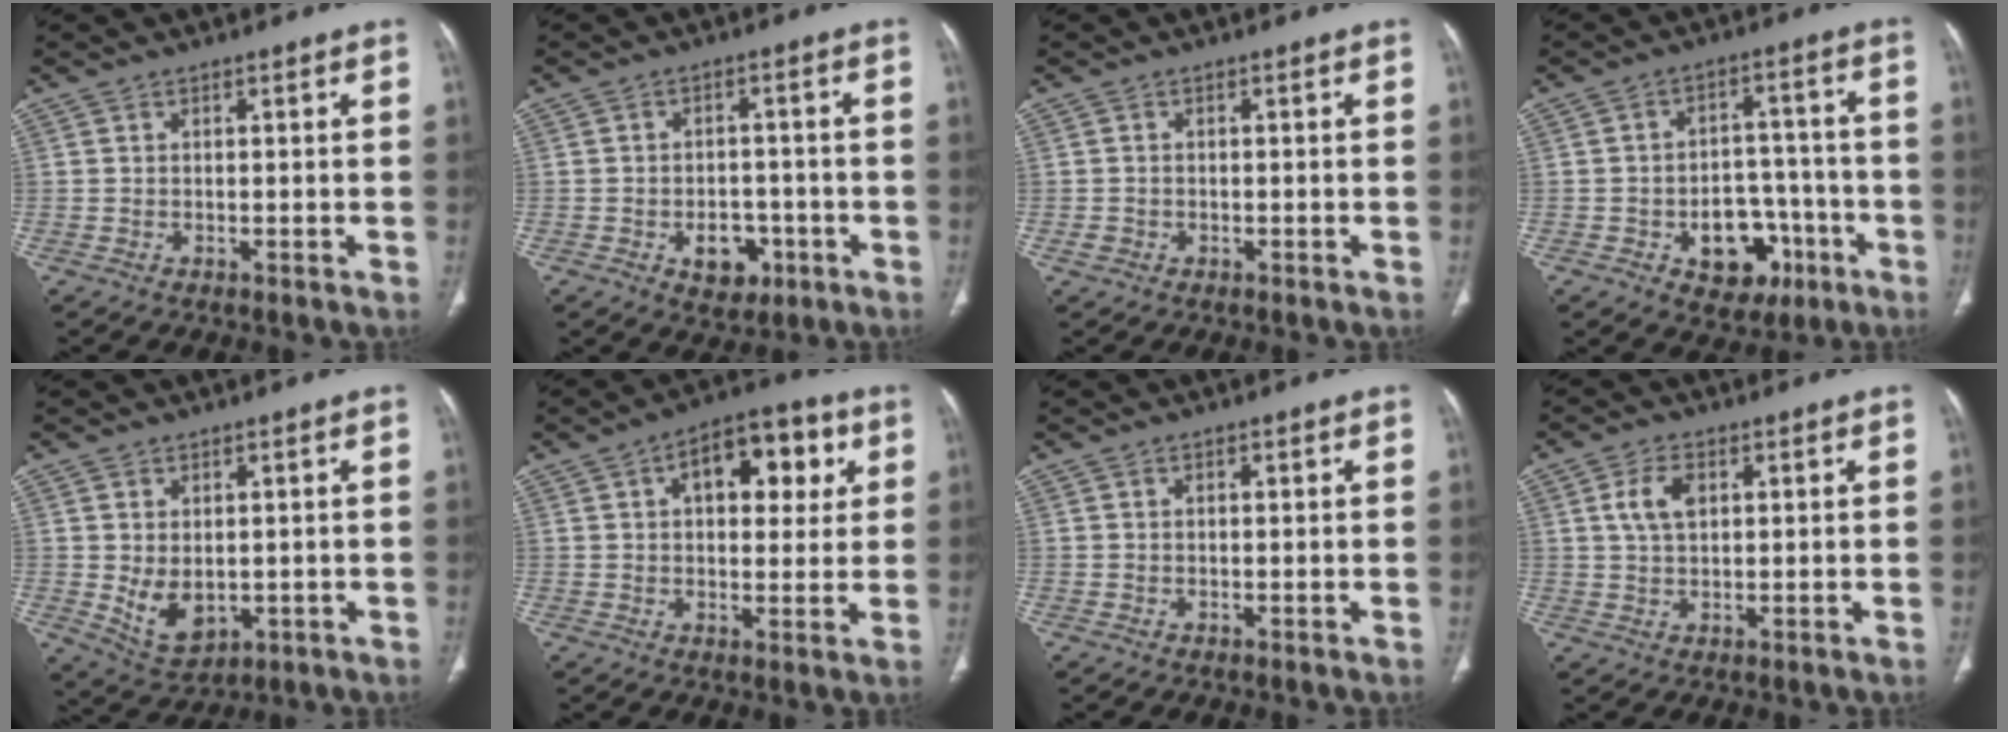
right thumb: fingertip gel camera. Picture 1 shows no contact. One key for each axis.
{"total": 6.5, "fx": -2.6, "fy": 4.6, "fz": 3.8, "tx": -0.026, "ty": 0.017, "tz": -0.029}
{"total": 1.3, "fx": -0.5, "fy": 1.1, "fz": 0.4, "tx": -0.008, "ty": 0.006, "tz": -0.007}
{"total": 11.8, "fx": -4.9, "fy": 8.3, "fz": 6.9, "tx": -0.050, "ty": 0.046, "tz": -0.058}
{"total": 6.7, "fx": -0.3, "fy": 4.5, "fz": 5.0, "tx": -0.075, "ty": -0.012, "tz": 0.017}
{"total": 13.6, "fx": 4.5, "fy": 7.4, "fz": 10.4, "tx": -0.104, "ty": 0.009, "tz": 0.061}
{"total": 0.6, "fx": 0.2, "fy": 0.3, "fz": 0.5, "tx": -0.010, "ty": 0.004, "tz": 0.004}
{"total": 5.1, "fx": 1.6, "fy": 3.0, "fz": 3.8, "tx": -0.074, "ty": 0.002, "tz": 0.030}